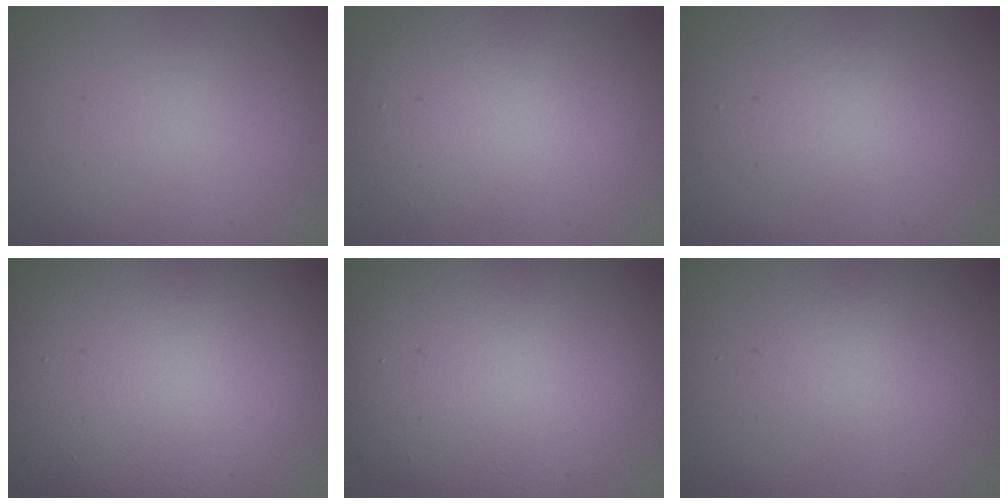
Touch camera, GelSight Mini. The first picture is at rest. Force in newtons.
{"total": 5.5, "press": 5.5, "slide": 0.3}
{"total": 2.5, "press": 2.5, "slide": 0.3}
{"total": 21.3, "press": 21.3, "slide": 0.9}
{"total": 12.5, "press": 12.4, "slide": 1.2}
{"total": 1.3, "press": 1.3, "slide": 0.1}